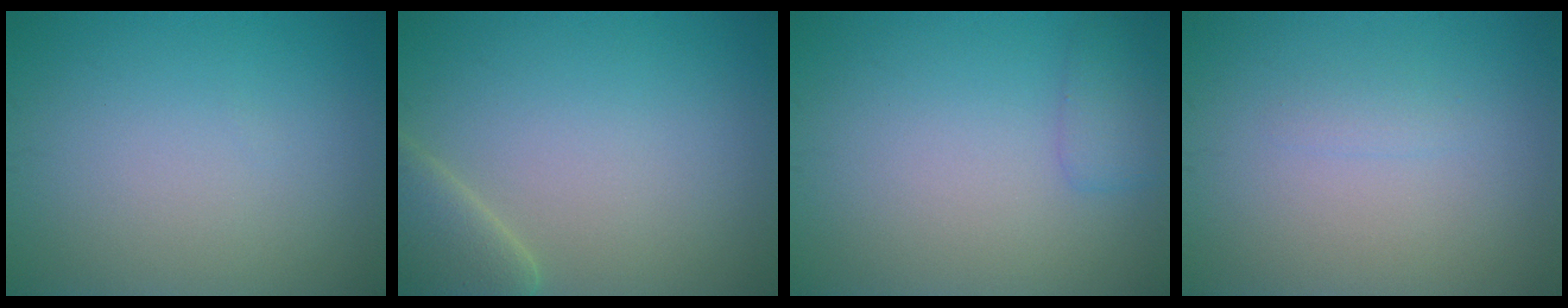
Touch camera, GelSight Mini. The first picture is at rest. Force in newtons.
{"total": 3.8, "press": 3.8, "slide": 0.4}
{"total": 1.6, "press": 1.6, "slide": 0.1}
{"total": 0.7, "press": 0.7, "slide": 0.1}